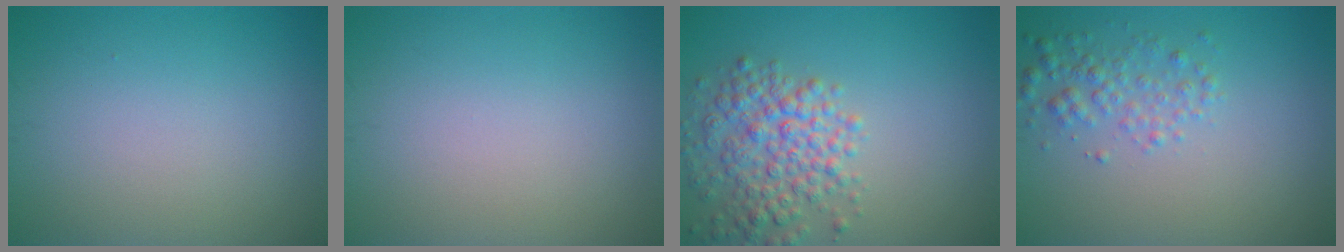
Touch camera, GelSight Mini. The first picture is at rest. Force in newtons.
{"total": 0.0}
{"total": 5.0, "press": 5.0, "slide": 0.2}
{"total": 2.3, "press": 2.3, "slide": 0.0}